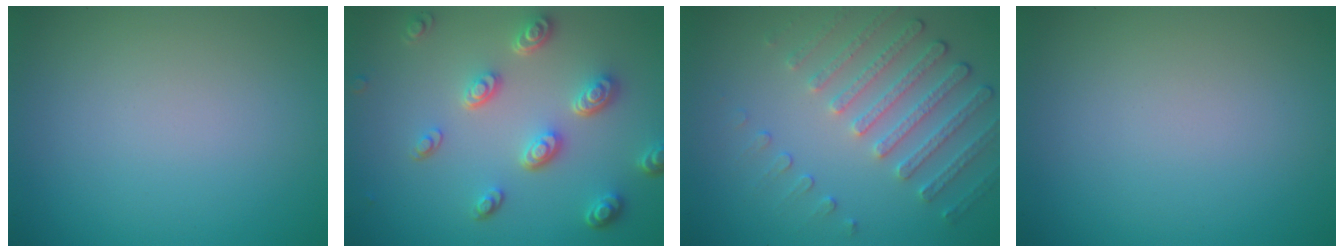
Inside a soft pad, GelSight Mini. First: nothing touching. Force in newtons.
{"total": 4.7, "press": 3.6, "slide": 3.1}
{"total": 4.6, "press": 3.4, "slide": 3.1}
{"total": 0.0}